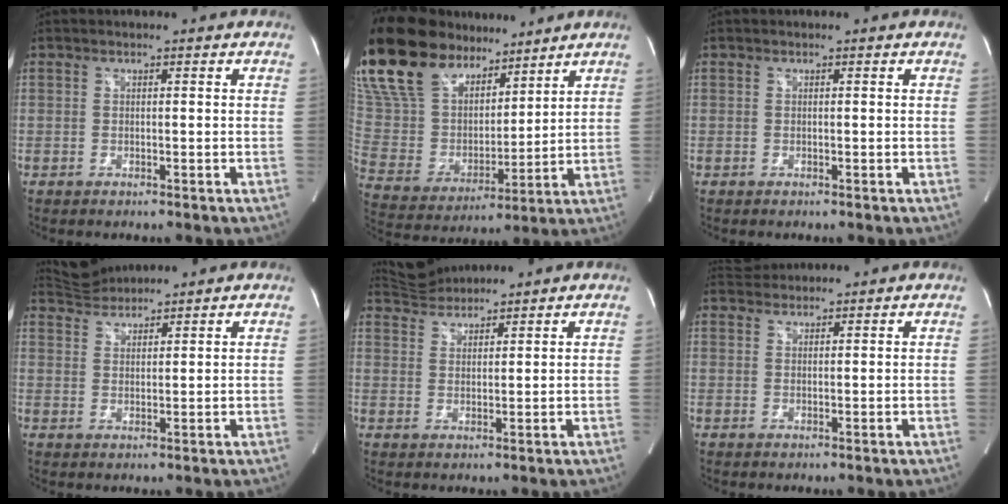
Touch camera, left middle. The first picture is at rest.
{"total": 21.7, "force": [16.9, 9.0, 10.1], "torque": [-0.238, 0.021, 0.320]}
{"total": 0.0}
{"total": 4.1, "force": [4.1, 0.0, -0.4], "torque": [-0.003, 0.014, 0.083]}
{"total": 4.5, "force": [4.5, 0.1, -0.2], "torque": [-0.007, 0.015, 0.090]}
{"total": 2.6, "force": [2.6, 0.3, -0.2], "torque": [-0.006, 0.014, 0.053]}